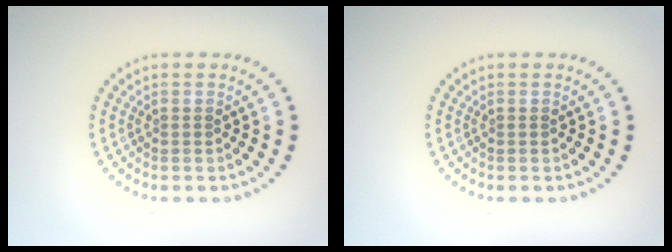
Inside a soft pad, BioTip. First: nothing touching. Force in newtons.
{"total": 0.0}